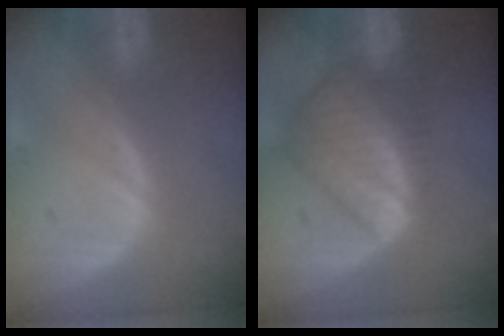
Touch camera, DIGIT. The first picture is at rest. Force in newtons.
{"total": 9.0, "press": 7.7, "slide": 4.7}